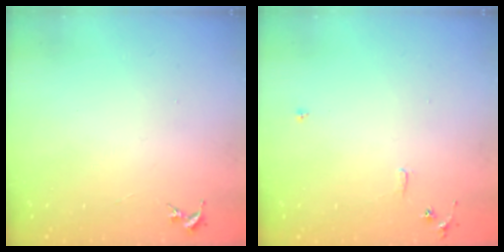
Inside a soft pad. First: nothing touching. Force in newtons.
{"total": 5.6, "press": 5.6, "slide": 0.6}